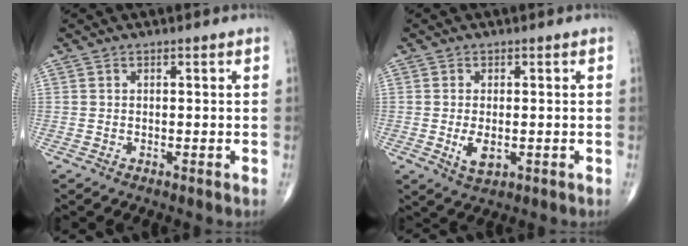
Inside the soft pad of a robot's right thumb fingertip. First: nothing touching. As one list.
[{"total": 4.2, "force": [-0.8, 2.1, 3.6], "torque": [-0.065, -0.008, -0.010]}]